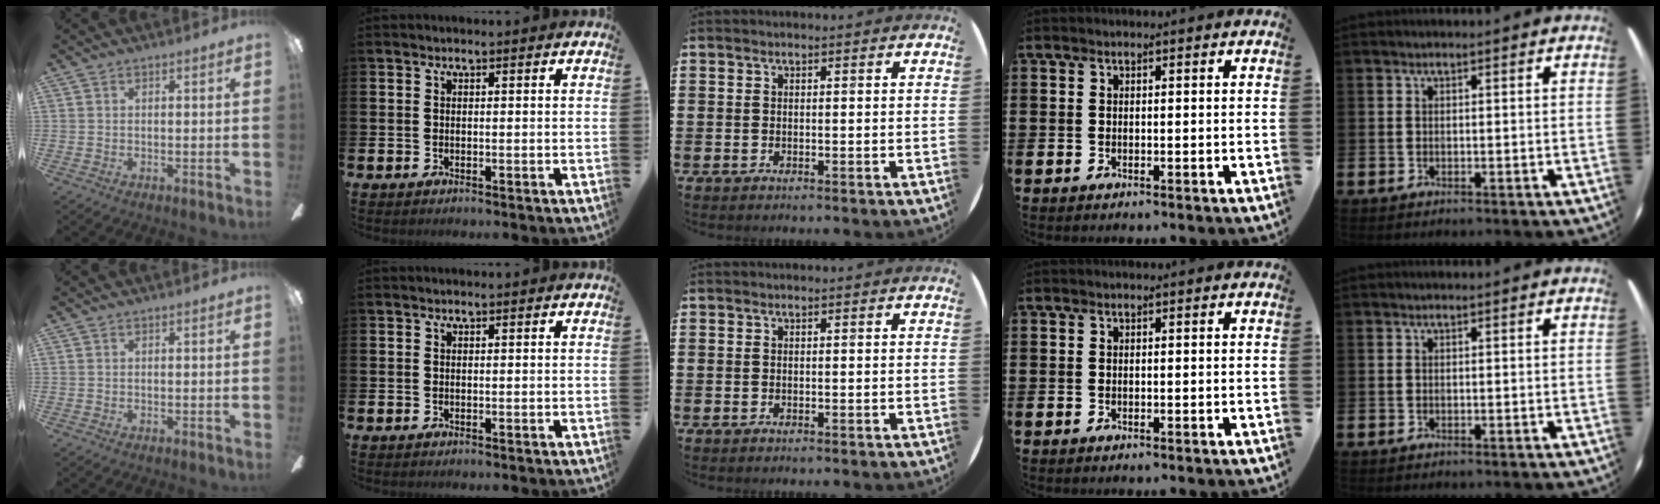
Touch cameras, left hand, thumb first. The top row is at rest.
{}